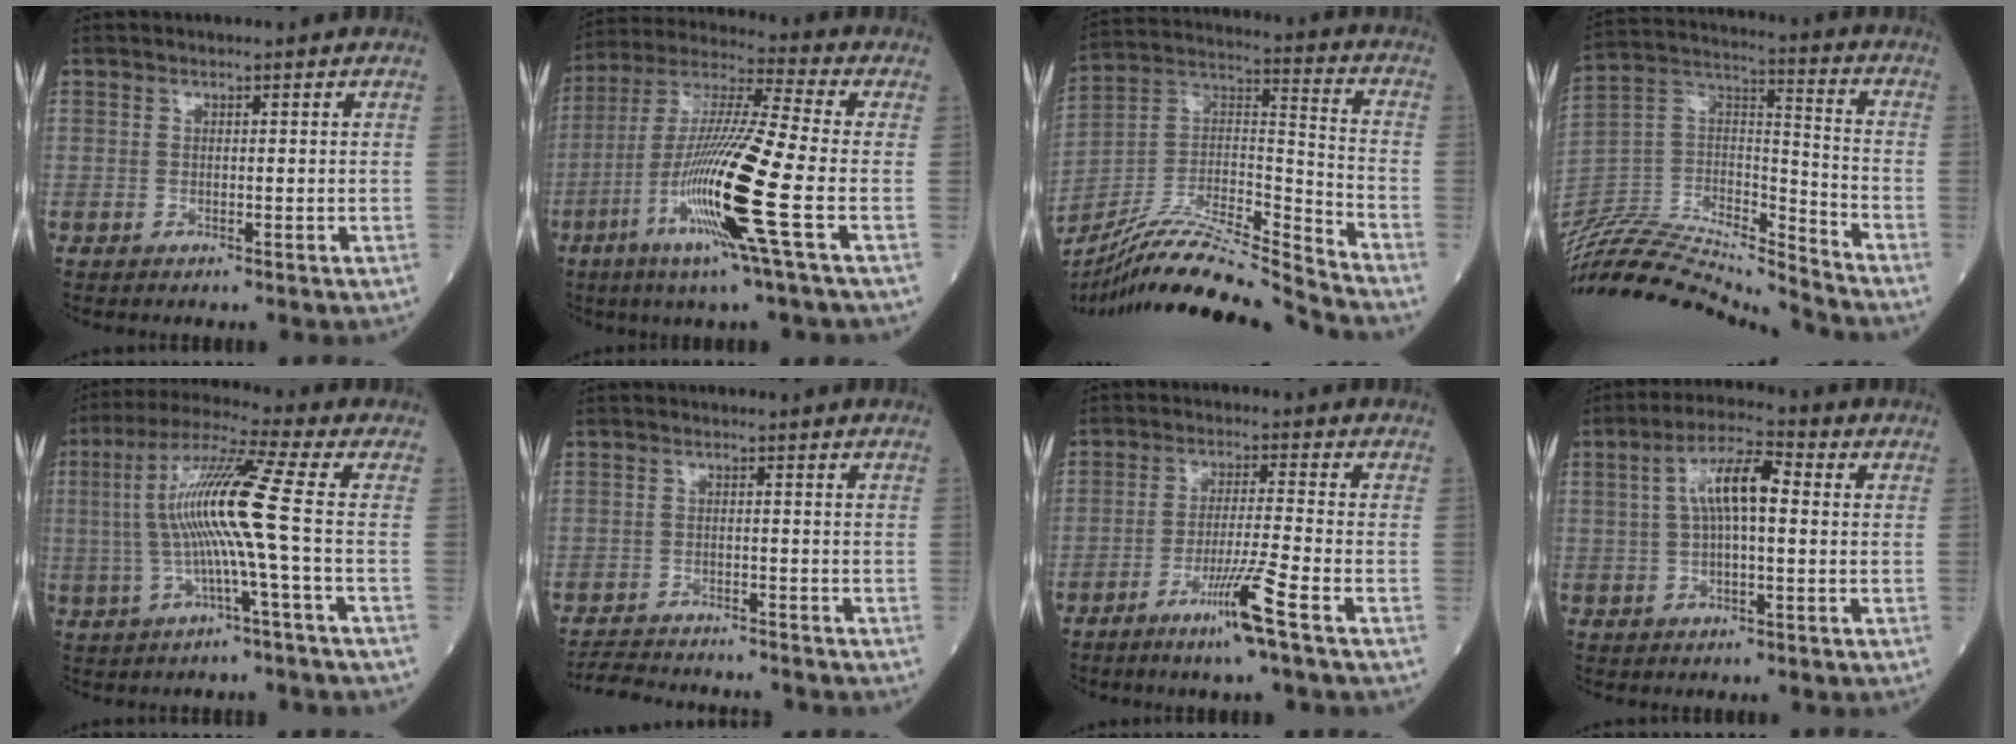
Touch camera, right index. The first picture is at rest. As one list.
[{"total": 17.2, "force": [-5.6, -0.9, 16.2], "torque": [-0.327, -0.020, -0.116]}, {"total": 19.4, "force": [-18.1, -1.0, 7.1], "torque": [-0.143, 0.021, -0.323]}, {"total": 21.7, "force": [-21.0, 0.8, 5.1], "torque": [-0.110, 0.033, -0.371]}, {"total": 11.9, "force": [-0.4, -1.5, 11.8], "torque": [-0.229, 0.016, -0.011]}, {"total": 8.0, "force": [-7.7, 1.3, 1.7], "torque": [-0.024, -0.002, -0.120]}, {"total": 7.8, "force": [-4.4, -1.3, 6.3], "torque": [-0.117, -0.016, -0.085]}, {"total": 7.8, "force": [1.1, 2.0, 7.4], "torque": [-0.141, 0.028, 0.017]}]